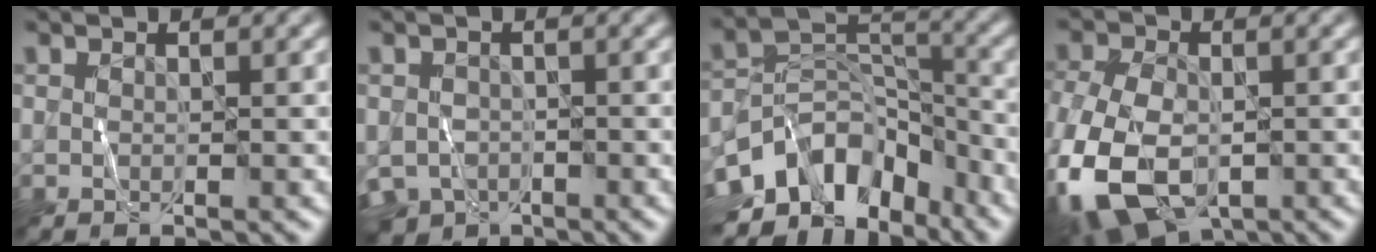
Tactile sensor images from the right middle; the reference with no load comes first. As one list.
[{"total": 4.2, "force": [-2.5, 2.9, 1.7], "torque": [-0.031, -0.013, -0.050]}, {"total": 10.0, "force": [-5.5, 6.4, 5.4], "torque": [-0.084, 0.007, -0.106]}, {"total": 12.2, "force": [-5.3, 6.7, 8.7], "torque": [-0.207, -0.030, -0.099]}]